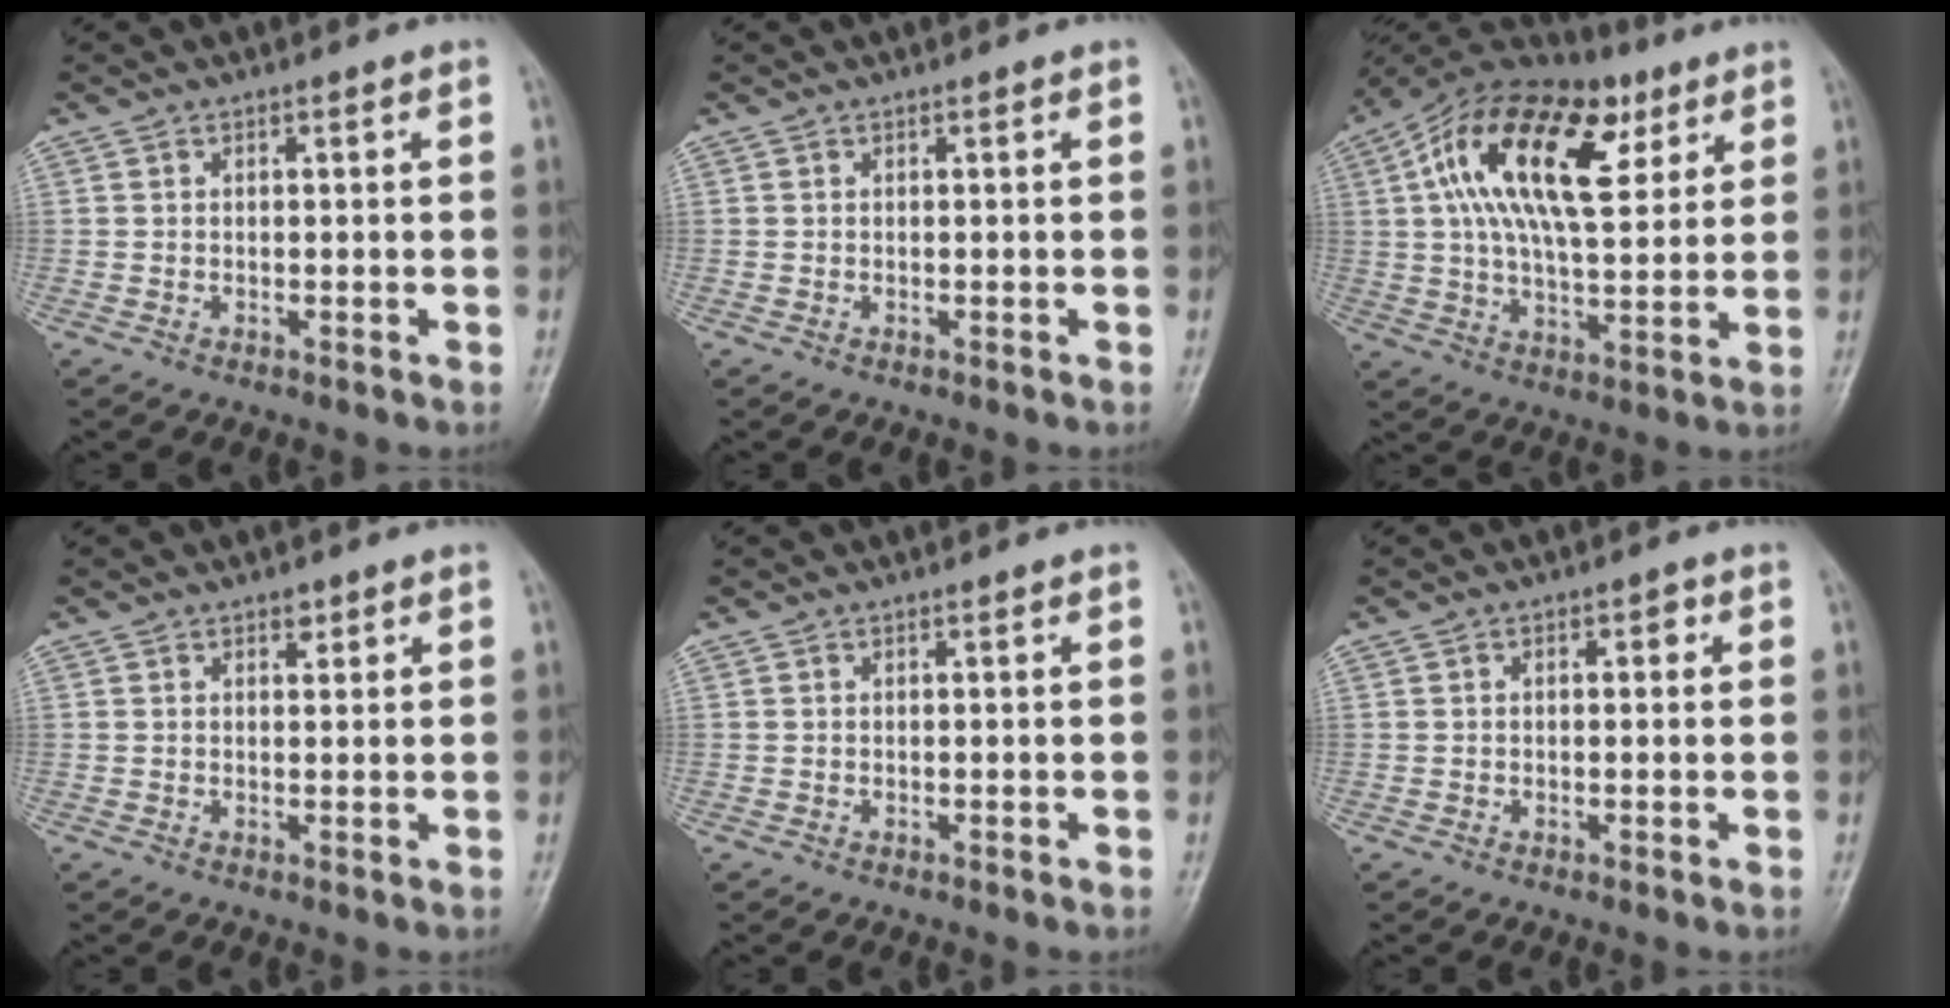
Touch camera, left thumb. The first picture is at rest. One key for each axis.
{"total": 0.0}
{"total": 23.0, "fx": 8.1, "fy": 11.3, "fz": 18.3, "tx": -0.305, "ty": 0.005, "tz": 0.130}
{"total": 1.6, "fx": 1.0, "fy": 0.9, "fz": 0.8, "tx": -0.002, "ty": -0.004, "tz": 0.012}
{"total": 0.0}
{"total": 2.1, "fx": 0.4, "fy": 1.2, "fz": 1.6, "tx": -0.013, "ty": 0.006, "tz": 0.002}